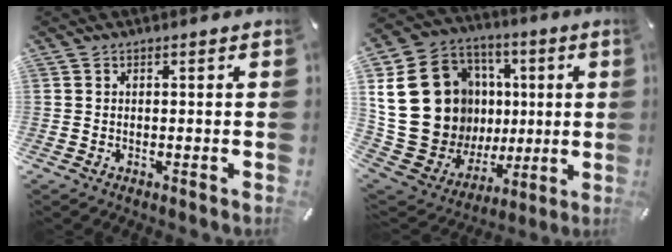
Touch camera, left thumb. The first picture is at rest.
{"total": 25.9, "force": [3.7, 21.9, 13.2], "torque": [-0.248, -0.026, 0.116]}